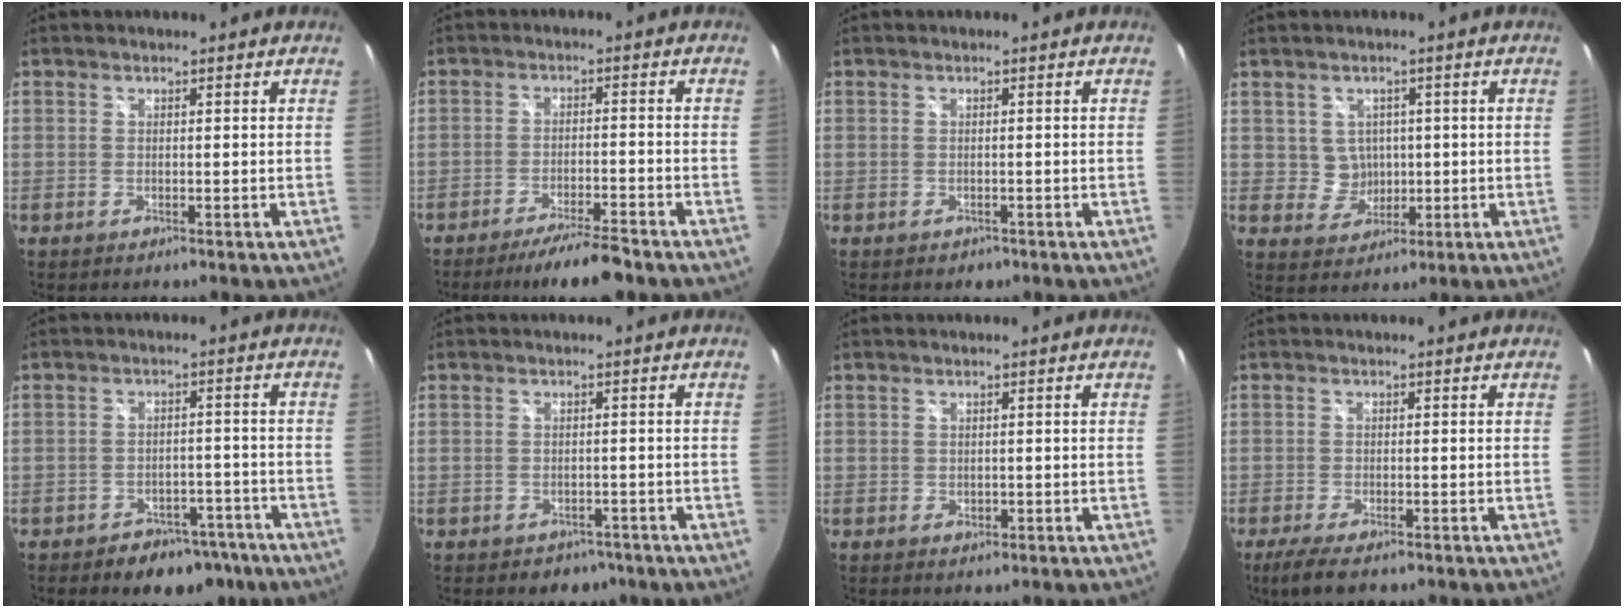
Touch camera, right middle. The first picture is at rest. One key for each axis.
{"total": 8.0, "fx": -6.8, "fy": 0.6, "fz": 4.1, "tx": -0.081, "ty": -0.005, "tz": -0.107}
{"total": 1.4, "fx": -0.8, "fy": 1.0, "fz": 0.4, "tx": -0.009, "ty": -0.004, "tz": -0.009}
{"total": 4.4, "fx": 0.6, "fy": 4.3, "fz": 0.7, "tx": -0.017, "ty": 0.010, "tz": 0.020}
{"total": 9.3, "fx": -6.7, "fy": 5.8, "fz": 2.9, "tx": -0.061, "ty": 0.018, "tz": -0.073}
{"total": 4.1, "fx": -2.8, "fy": 2.9, "fz": 1.1, "tx": -0.022, "ty": -0.002, "tz": -0.029}
{"total": 1.0, "fx": -0.2, "fy": 0.9, "fz": 0.4, "tx": -0.002, "ty": -0.003, "tz": -0.003}
{"total": 5.3, "fx": -3.7, "fy": 1.4, "fz": 3.4, "tx": -0.081, "ty": -0.023, "tz": -0.066}